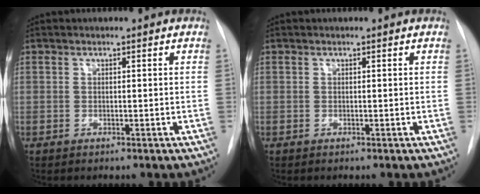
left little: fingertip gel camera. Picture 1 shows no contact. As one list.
[{"total": 0.0}]